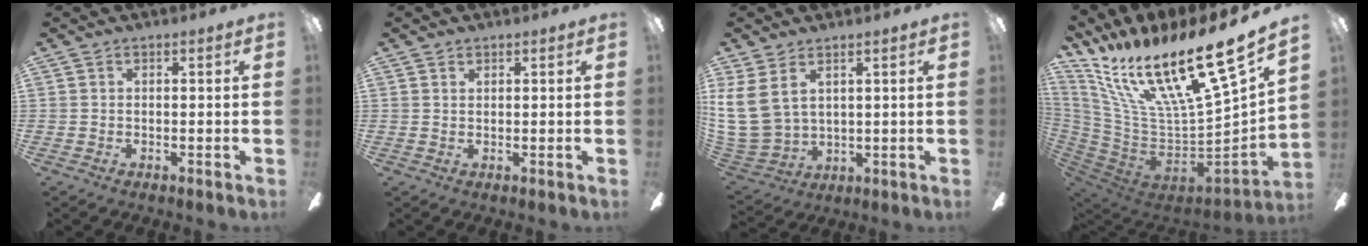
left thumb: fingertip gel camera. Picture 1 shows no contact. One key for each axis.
{"total": 0.8, "fx": 0.6, "fy": 0.4, "fz": 0.4, "tx": -0.009, "ty": 0.002, "tz": 0.011}
{"total": 11.6, "fx": 4.7, "fy": 8.0, "fz": 7.1, "tx": -0.182, "ty": -0.021, "tz": 0.092}
{"total": 24.3, "fx": 16.4, "fy": 5.3, "fz": 17.1, "tx": -0.296, "ty": -0.139, "tz": 0.279}